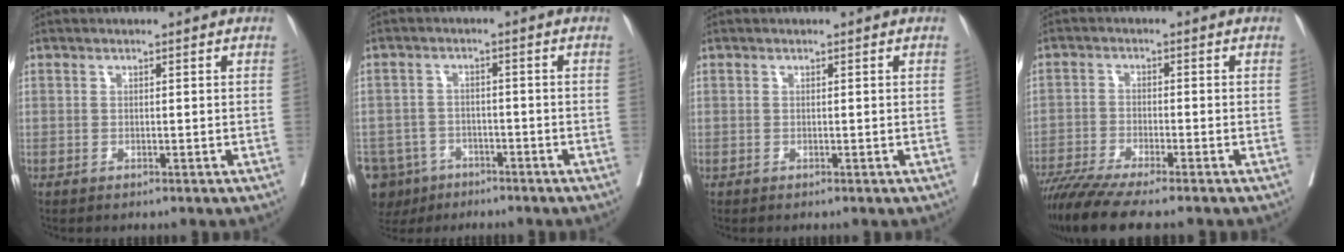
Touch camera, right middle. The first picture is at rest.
{"total": 10.3, "force": [-6.6, 7.5, 2.4], "torque": [-0.068, -0.003, -0.101]}
{"total": 0.0}
{"total": 9.9, "force": [-8.3, 0.1, 5.5], "torque": [-0.086, -0.023, -0.139]}